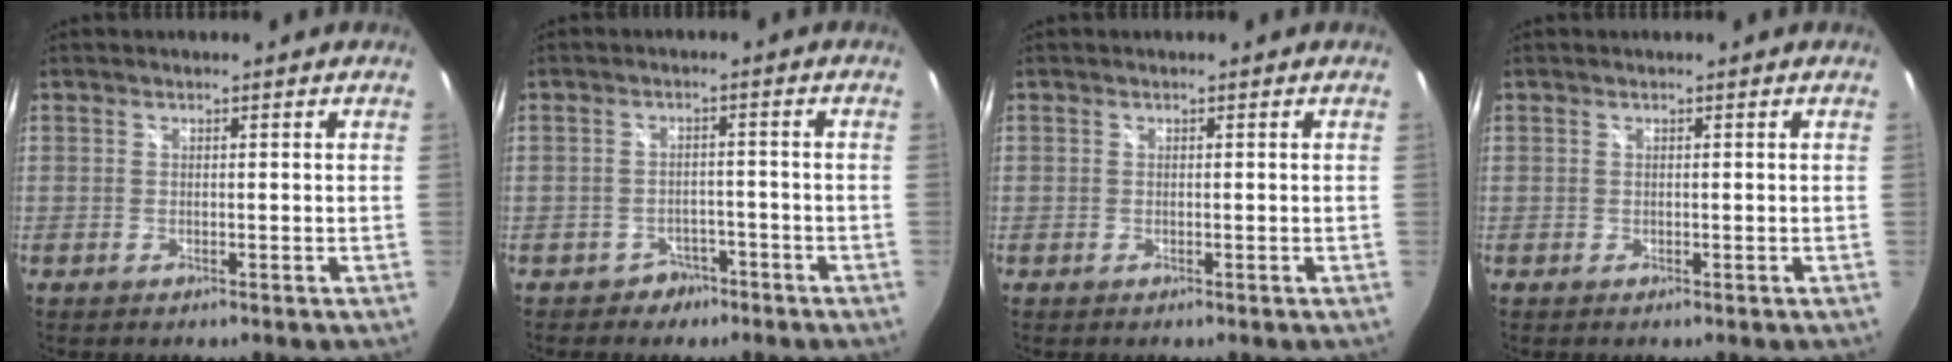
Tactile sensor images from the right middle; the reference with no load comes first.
{"total": 3.9, "force": [-2.7, 2.8, 0.2], "torque": [-0.008, 0.016, -0.037]}
{"total": 0.0}
{"total": 0.0}